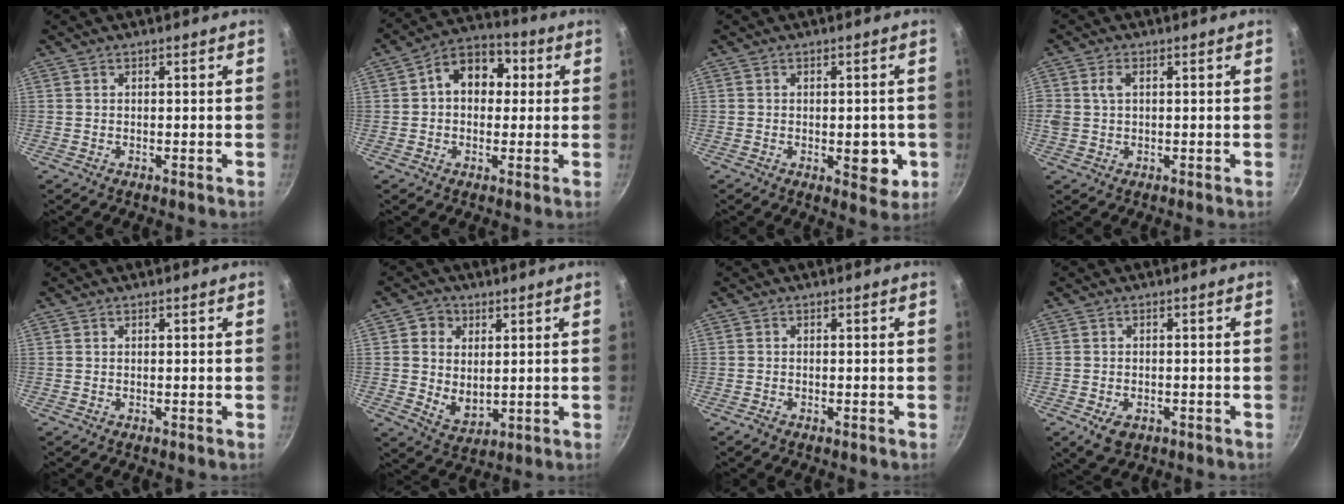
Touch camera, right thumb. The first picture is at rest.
{"total": 10.6, "force": [1.7, 7.9, 6.9], "torque": [-0.058, 0.023, 0.007]}
{"total": 6.3, "force": [-1.3, 3.4, 5.2], "torque": [-0.036, -0.003, -0.014]}
{"total": 3.6, "force": [0.7, 2.5, 2.6], "torque": [-0.043, 0.005, 0.013]}
{"total": 0.0}
{"total": 7.5, "force": [1.5, 6.2, 4.0], "torque": [-0.043, -0.026, 0.028]}
{"total": 1.0, "force": [-0.7, 0.5, 0.6], "torque": [-0.017, 0.004, -0.016]}
{"total": 4.6, "force": [-1.9, 3.0, 2.9], "torque": [-0.045, 0.004, -0.023]}